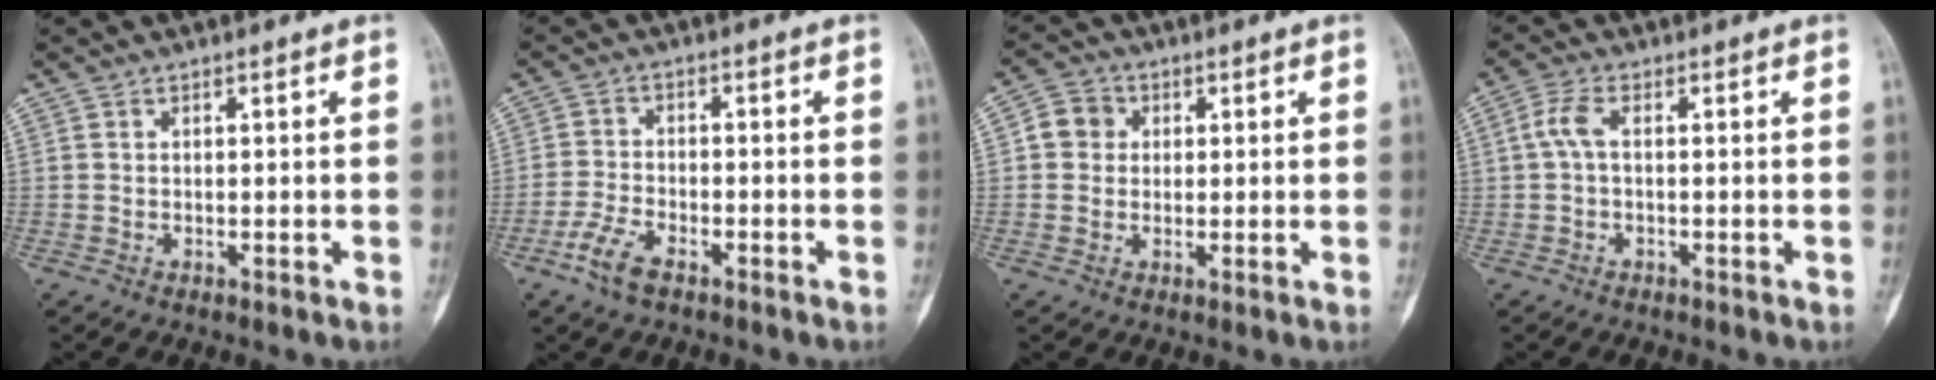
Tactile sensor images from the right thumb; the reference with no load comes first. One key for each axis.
{"total": 5.3, "fx": -3.4, "fy": 2.2, "fz": 3.4, "tx": -0.078, "ty": 0.011, "tz": -0.068}
{"total": 4.8, "fx": 0.7, "fy": 4.4, "fz": 1.8, "tx": -0.013, "ty": 0.007, "tz": 0.004}
{"total": 3.5, "fx": 0.0, "fy": 1.4, "fz": 3.2, "tx": -0.080, "ty": 0.008, "tz": -0.004}